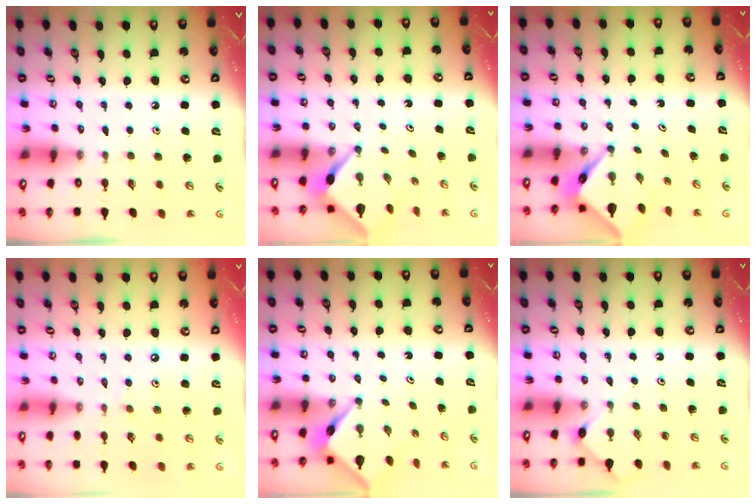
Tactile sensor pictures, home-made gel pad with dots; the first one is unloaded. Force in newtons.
{"total": 3.1, "press": 3.1, "slide": 0.2}
{"total": 4.3, "press": 4.3, "slide": 0.2}
{"total": 1.0, "press": 0.9, "slide": 0.3}
{"total": 4.0, "press": 4.0, "slide": 0.2}
{"total": 2.4, "press": 2.4, "slide": 0.3}